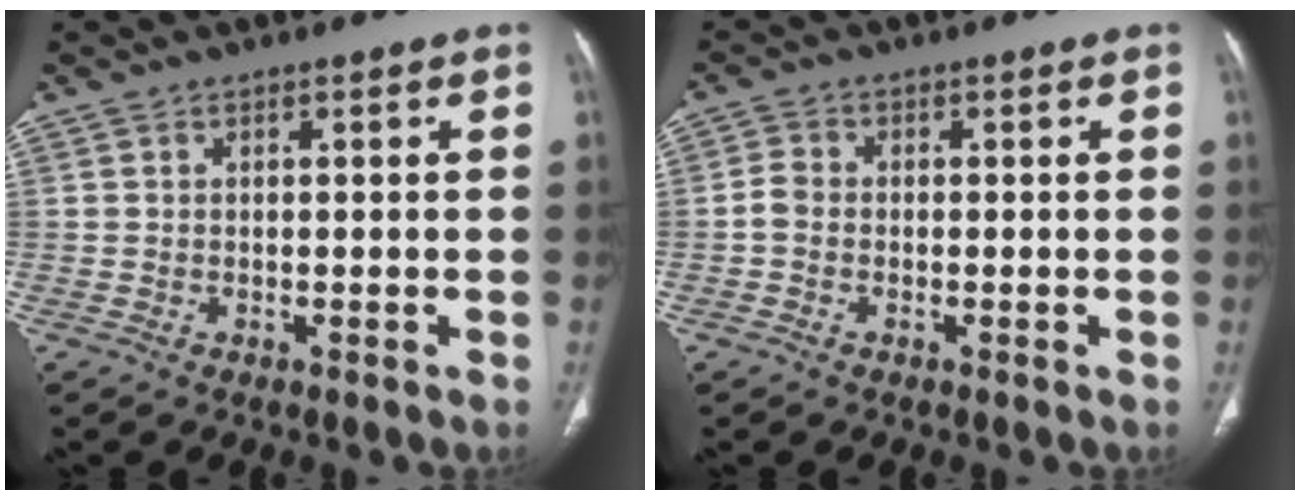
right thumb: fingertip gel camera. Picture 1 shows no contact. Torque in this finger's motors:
{"motor_torque": [0.15, -0.01, 0.20, -0.37, -0.01]}